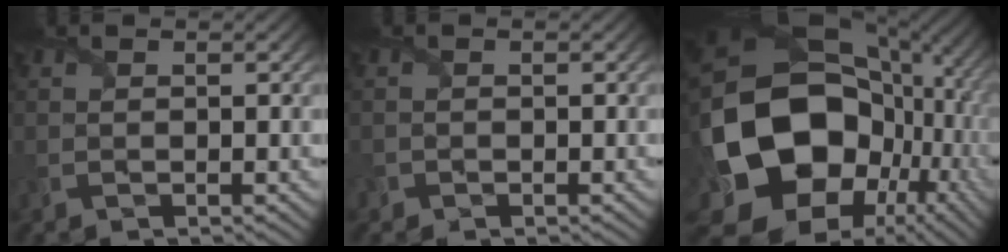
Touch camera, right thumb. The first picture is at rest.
{"total": 0.7, "force": [-0.4, 0.6, -0.1], "torque": [0.007, -0.005, -0.009]}
{"total": 22.1, "force": [-0.6, 17.7, 13.2], "torque": [-0.321, -0.039, 0.021]}